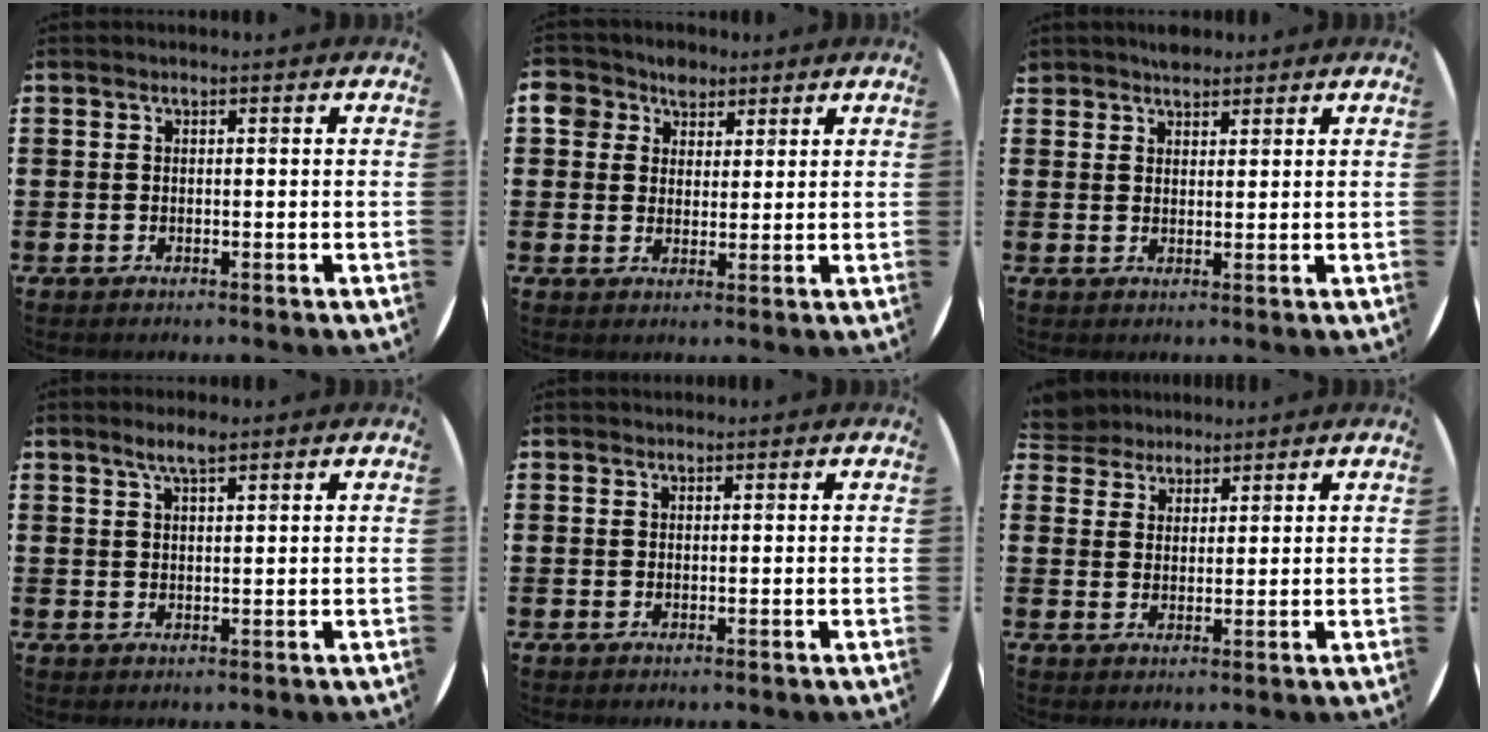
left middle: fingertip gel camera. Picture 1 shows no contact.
{"total": 4.9, "force": [3.2, 3.6, 0.6], "torque": [-0.026, 0.009, 0.058]}
{"total": 2.2, "force": [2.0, 0.8, 0.0], "torque": [0.004, 0.002, 0.039]}
{"total": 3.1, "force": [2.3, 0.6, 2.0], "torque": [-0.035, 0.002, 0.040]}
{"total": 0.7, "force": [0.6, 0.3, -0.2], "torque": [0.010, 0.001, 0.009]}
{"total": 4.2, "force": [4.0, 1.3, -0.3], "torque": [-0.010, -0.005, 0.079]}